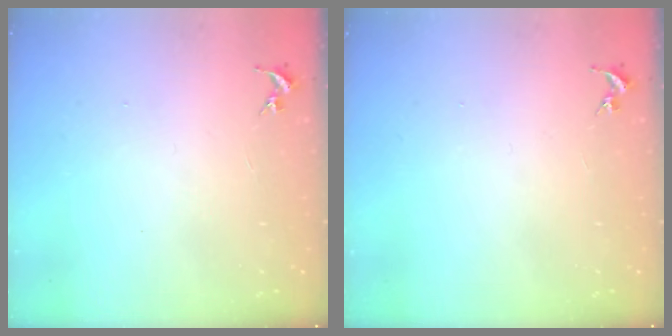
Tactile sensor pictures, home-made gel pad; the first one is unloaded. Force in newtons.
{"total": 0.0}